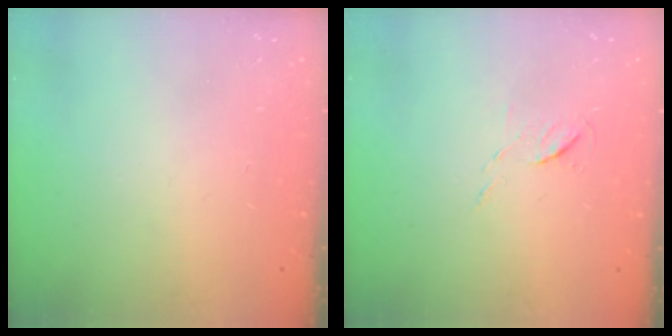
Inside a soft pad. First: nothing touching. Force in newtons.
{"total": 5.3, "press": 5.3, "slide": 0.5}